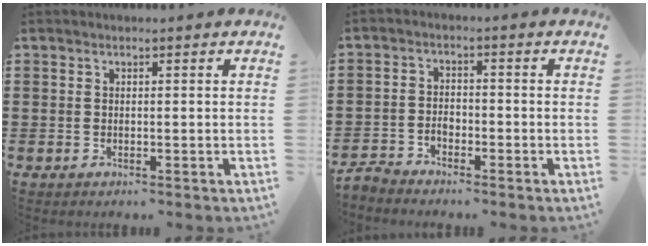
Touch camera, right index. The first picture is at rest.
{"total": 2.4, "force": [-2.0, 1.1, 0.7], "torque": [-0.018, 0.009, -0.042]}